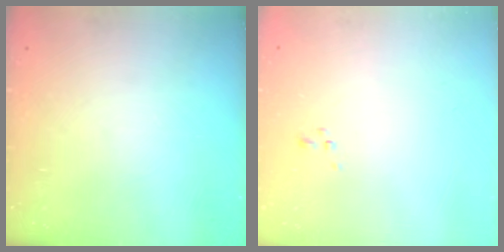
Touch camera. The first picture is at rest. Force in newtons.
{"total": 0.0}